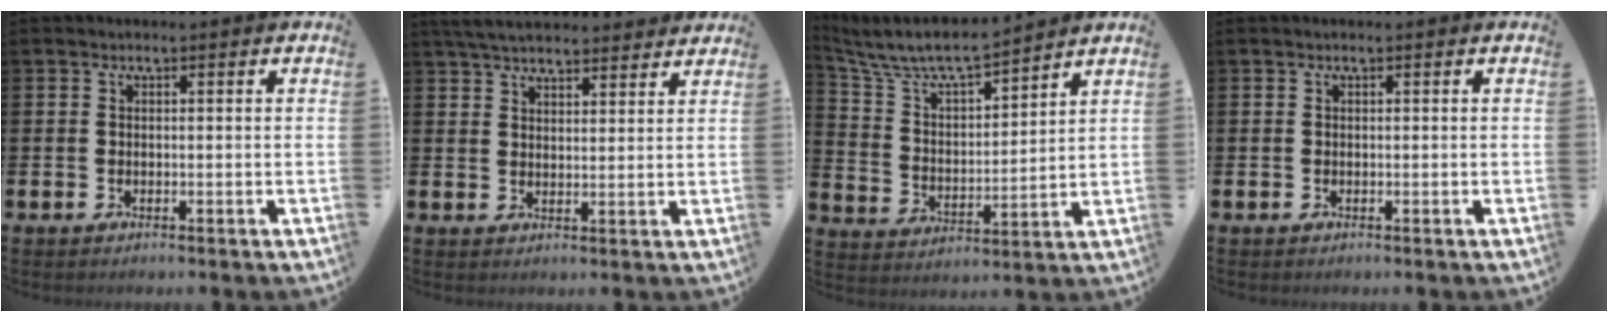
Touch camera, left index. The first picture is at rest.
{"total": 5.0, "force": [4.8, 0.9, 1.1], "torque": [-0.030, -0.019, 0.087]}
{"total": 7.5, "force": [7.0, 1.2, 2.4], "torque": [-0.083, -0.051, 0.121]}
{"total": 0.0}